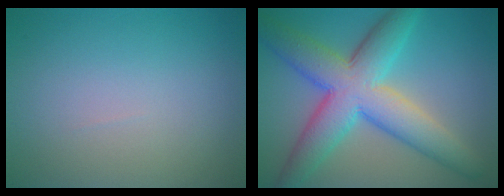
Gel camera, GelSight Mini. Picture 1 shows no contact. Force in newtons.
{"total": 9.6, "press": 9.6, "slide": 0.3}